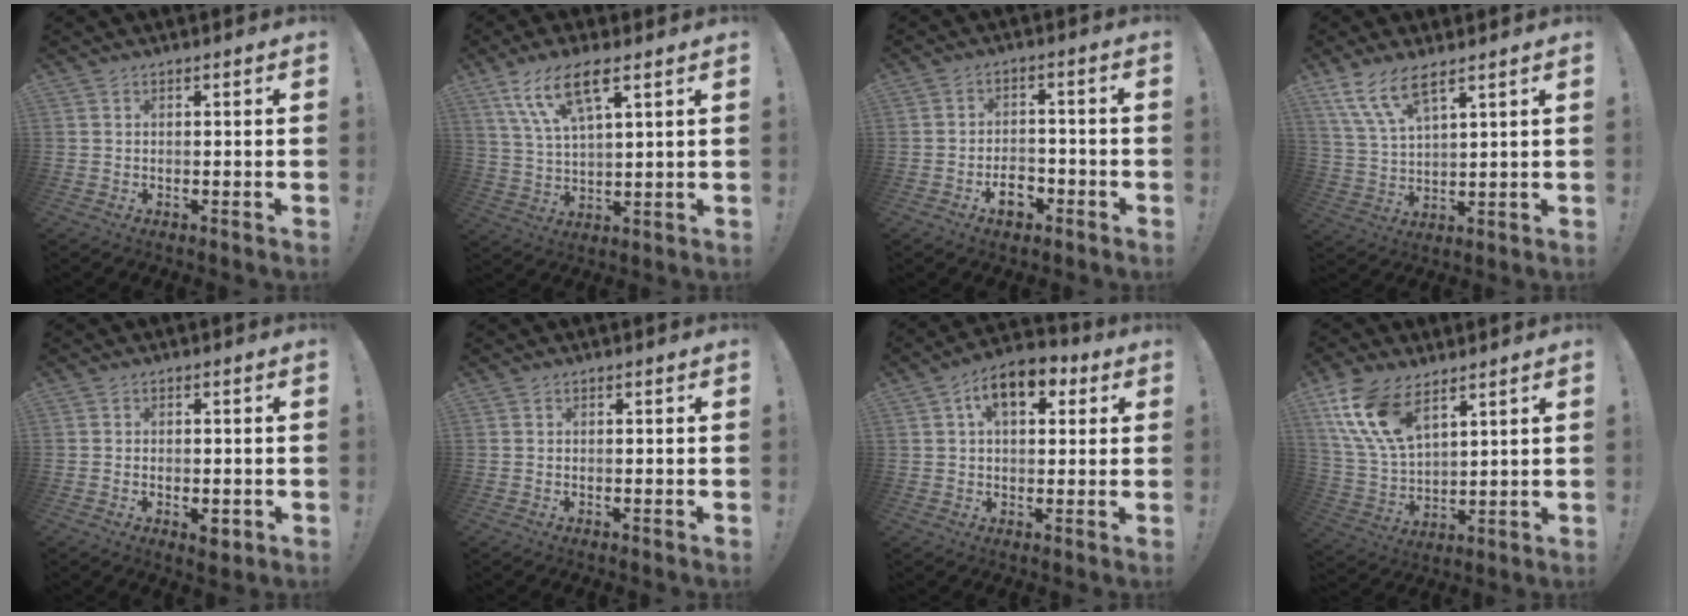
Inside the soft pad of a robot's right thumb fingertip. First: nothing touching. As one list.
[{"total": 12.2, "force": [7.0, 4.0, 9.2], "torque": [-0.180, -0.015, 0.126]}, {"total": 6.7, "force": [-3.7, 4.2, 3.8], "torque": [-0.051, 0.023, -0.064]}, {"total": 9.5, "force": [6.5, 2.9, 6.2], "torque": [-0.131, -0.023, 0.125]}, {"total": 3.2, "force": [-1.3, 1.5, 2.5], "torque": [-0.034, 0.006, -0.017]}, {"total": 0.0}, {"total": 10.3, "force": [4.3, 5.7, 7.3], "torque": [-0.116, 0.000, 0.075]}, {"total": 15.4, "force": [8.8, 7.9, 9.8], "torque": [-0.219, -0.038, 0.168]}]